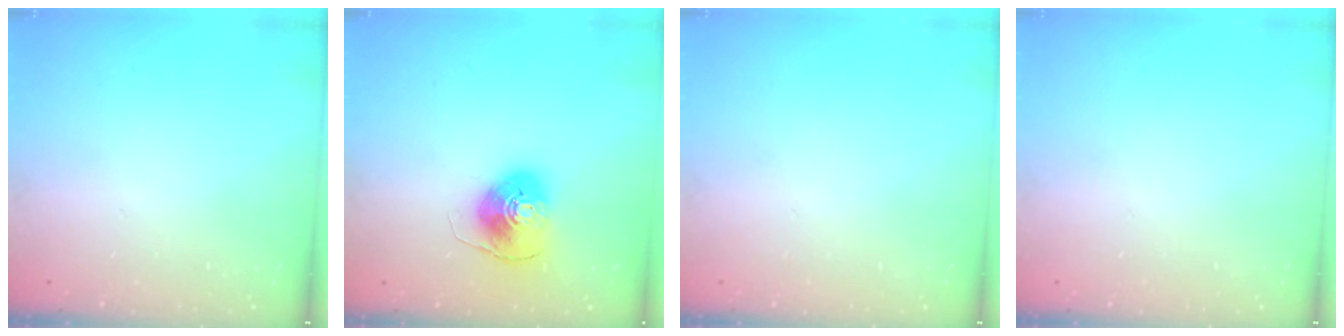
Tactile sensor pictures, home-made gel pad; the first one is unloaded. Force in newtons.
{"total": 8.3, "press": 8.3, "slide": 0.5}
{"total": 0.0}
{"total": 0.0}